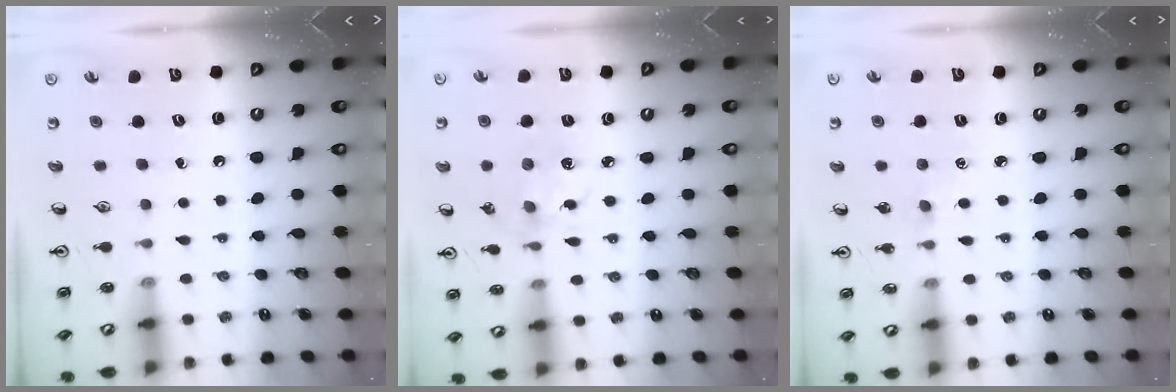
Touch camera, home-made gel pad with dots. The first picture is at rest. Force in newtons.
{"total": 4.2, "press": 4.0, "slide": 1.4}
{"total": 1.1, "press": 1.1, "slide": 0.2}